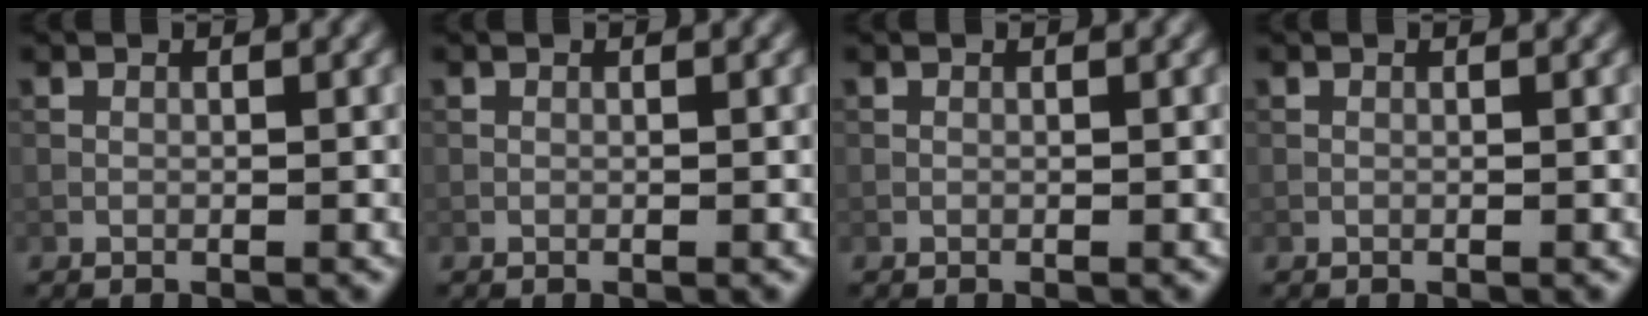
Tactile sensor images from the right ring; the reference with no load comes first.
{"total": 0.0}
{"total": 0.0}
{"total": 0.0}